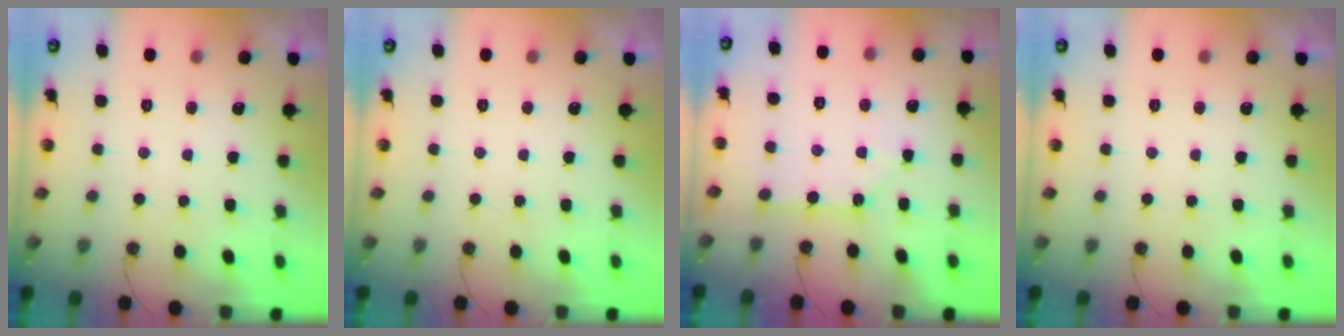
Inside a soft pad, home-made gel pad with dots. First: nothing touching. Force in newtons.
{"total": 0.0}
{"total": 3.2, "press": 3.2, "slide": 0.2}
{"total": 0.0}